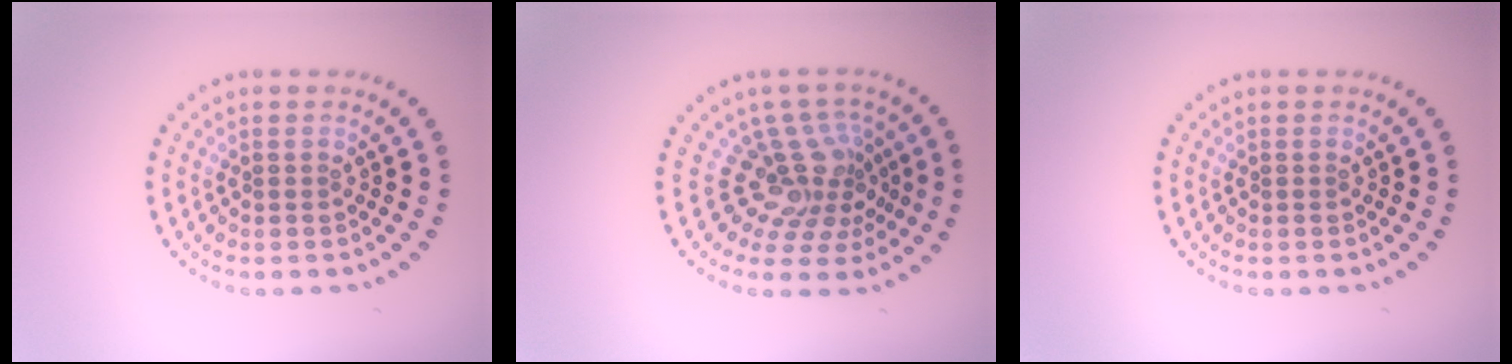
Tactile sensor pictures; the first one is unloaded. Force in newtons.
{"total": 4.4, "press": 3.0, "slide": 3.3}
{"total": 0.0}